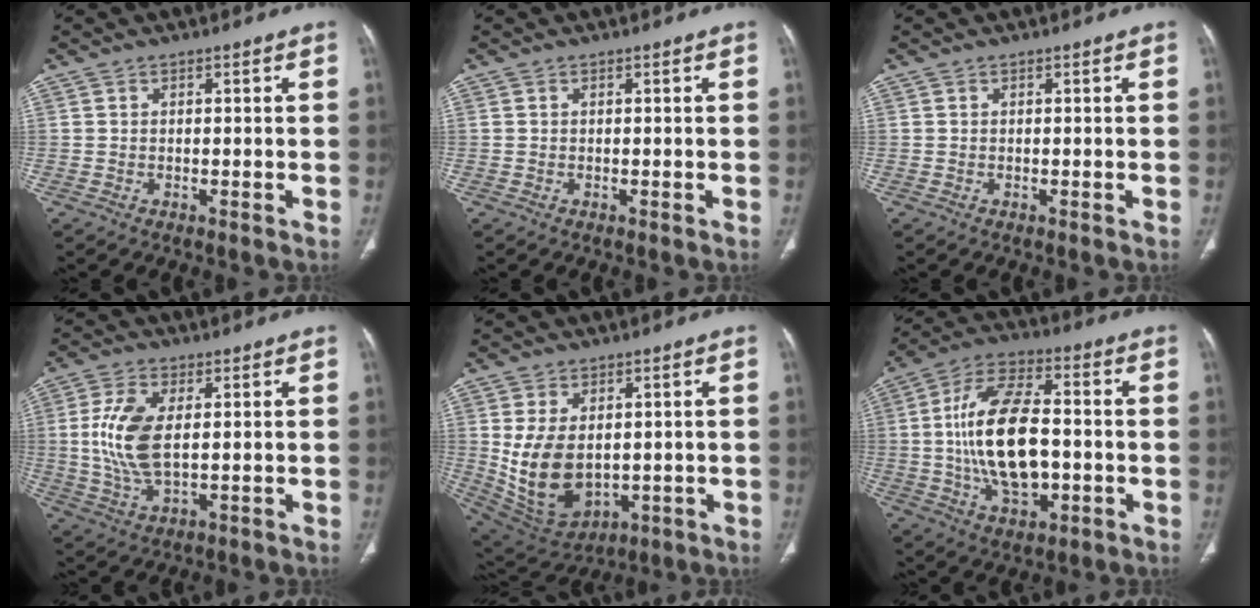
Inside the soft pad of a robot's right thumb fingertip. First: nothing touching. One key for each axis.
{"total": 0.0}
{"total": 0.0}
{"total": 10.7, "fx": 1.2, "fy": 5.3, "fz": 9.2, "tx": -0.201, "ty": -0.008, "tz": 0.029}
{"total": 13.3, "fx": 0.4, "fy": 8.8, "fz": 9.9, "tx": -0.172, "ty": -0.011, "tz": 0.039}
{"total": 18.7, "fx": -1.2, "fy": 9.7, "fz": 15.9, "tx": -0.290, "ty": 0.019, "tz": -0.017}